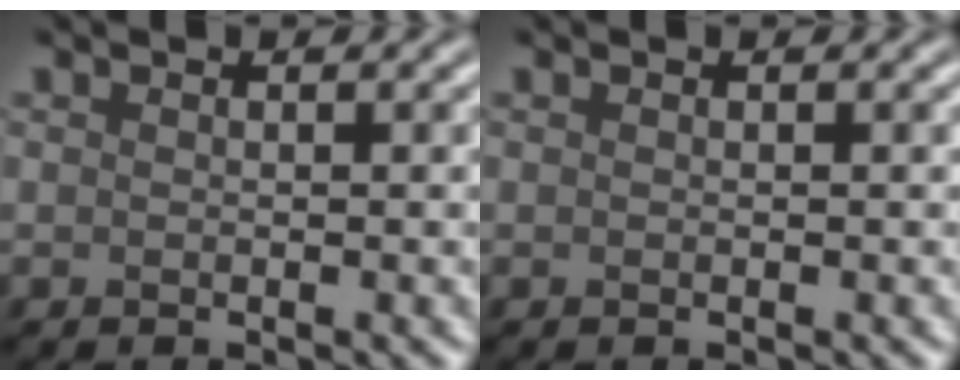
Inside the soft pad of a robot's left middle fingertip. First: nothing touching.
{"total": 0.0}